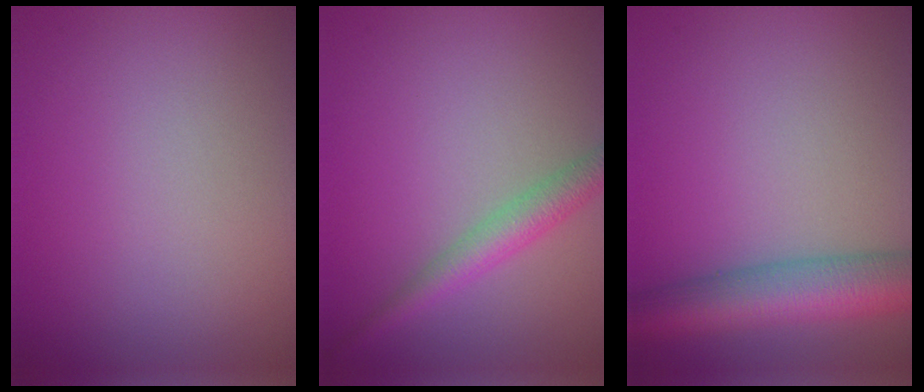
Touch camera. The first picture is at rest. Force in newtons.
{"total": 2.9, "press": 2.9, "slide": 0.1}
{"total": 7.4, "press": 7.4, "slide": 0.4}